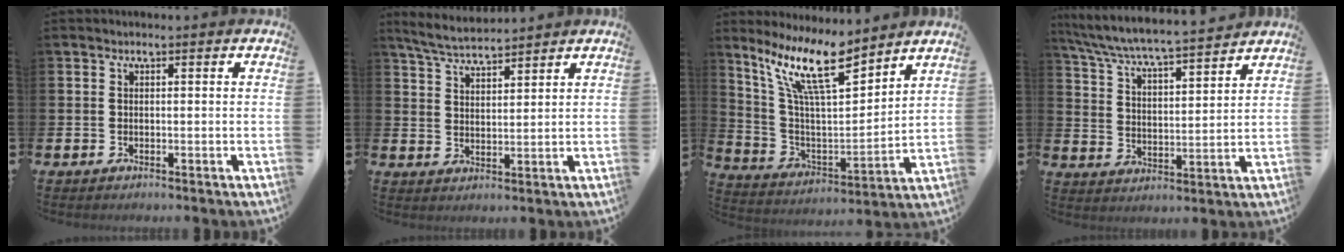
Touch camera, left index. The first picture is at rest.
{"total": 5.2, "force": [5.0, 0.5, 1.1], "torque": [-0.041, -0.020, 0.091]}
{"total": 13.1, "force": [9.7, 3.4, 8.2], "torque": [-0.186, -0.045, 0.170]}
{"total": 6.7, "force": [6.5, -0.1, 1.8], "torque": [-0.065, -0.050, 0.110]}